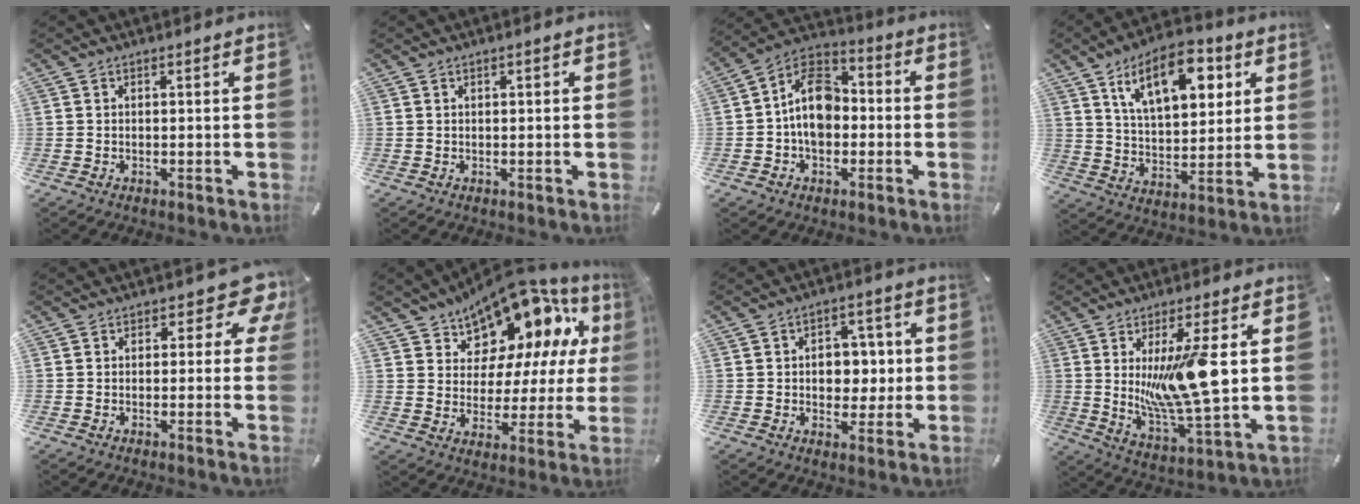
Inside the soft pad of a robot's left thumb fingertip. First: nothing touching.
{"total": 0.5, "force": [0.2, 0.3, 0.4], "torque": [-0.008, 0.002, 0.002]}
{"total": 11.8, "force": [-1.1, 8.8, 7.8], "torque": [-0.144, 0.022, -0.019]}
{"total": 16.3, "force": [8.3, 8.4, 11.2], "torque": [-0.180, -0.018, 0.141]}
{"total": 7.8, "force": [2.6, 4.3, 5.9], "torque": [-0.066, -0.013, 0.041]}
{"total": 13.3, "force": [11.3, 6.5, 3.1], "torque": [-0.066, -0.114, 0.199]}
{"total": 8.1, "force": [0.1, 6.4, 5.1], "torque": [-0.057, 0.001, -0.004]}
{"total": 16.1, "force": [3.1, 4.0, 15.2], "torque": [-0.271, -0.031, 0.041]}